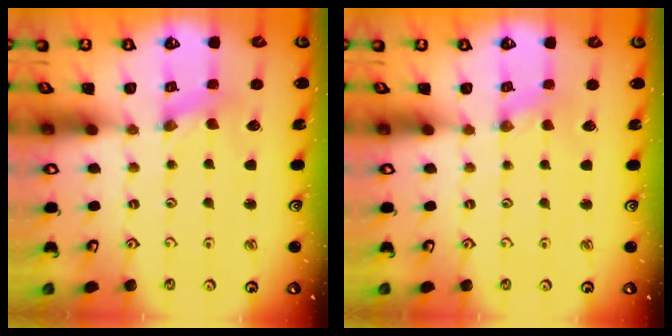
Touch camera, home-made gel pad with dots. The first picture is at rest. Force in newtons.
{"total": 0.0}